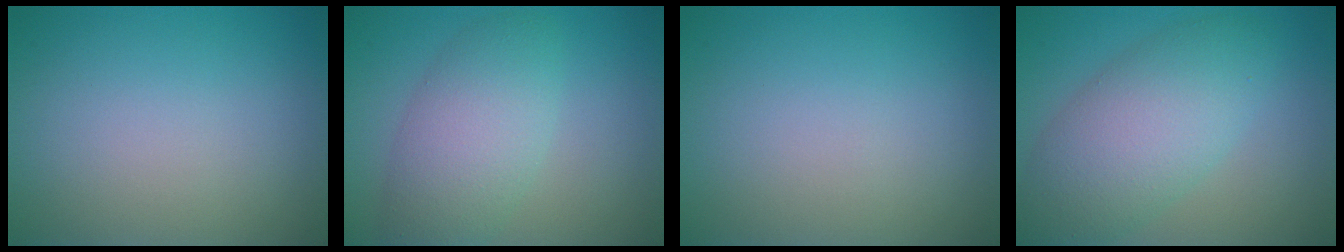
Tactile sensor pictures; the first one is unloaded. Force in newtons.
{"total": 5.5, "press": 5.5, "slide": 0.3}
{"total": 0.0}
{"total": 6.8, "press": 6.8, "slide": 0.1}